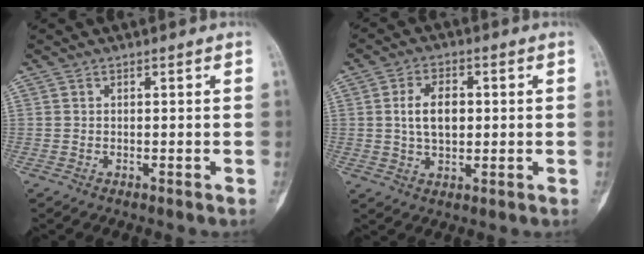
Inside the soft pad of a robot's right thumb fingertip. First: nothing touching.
{"total": 7.3, "force": [0.8, 4.5, 5.7], "torque": [-0.087, 0.005, 0.014]}